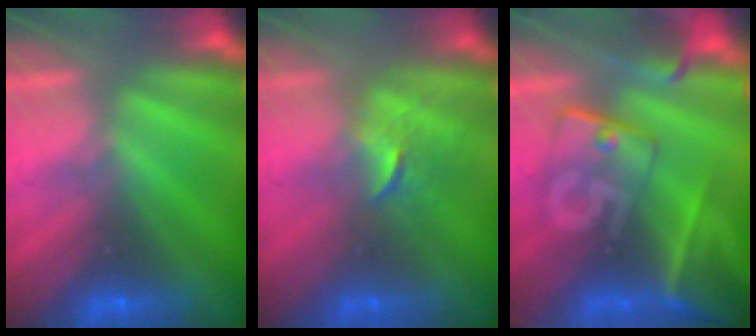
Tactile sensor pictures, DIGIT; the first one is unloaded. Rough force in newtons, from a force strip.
{"total": 2.5}
{"total": 8.8}